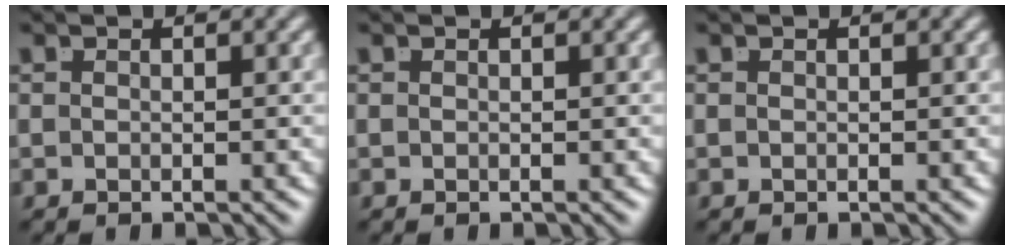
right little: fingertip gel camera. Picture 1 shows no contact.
{"total": 0.0}
{"total": 0.0}